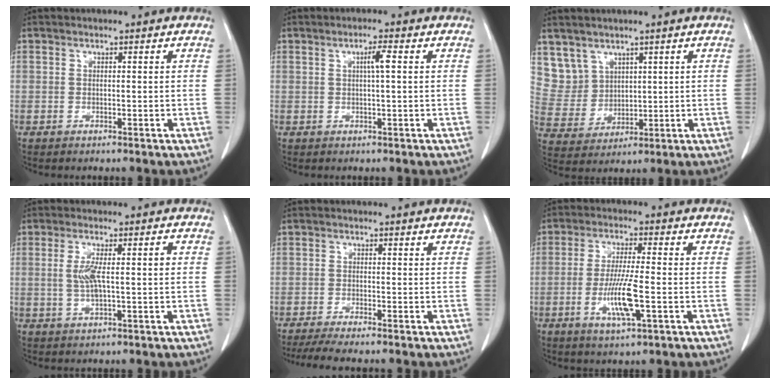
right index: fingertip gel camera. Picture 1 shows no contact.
{"total": 2.4, "force": [0.5, -0.1, 2.3], "torque": [-0.041, 0.002, 0.008]}
{"total": 6.4, "force": [4.0, 5.0, 0.1], "torque": [-0.009, 0.008, 0.100]}
{"total": 4.9, "force": [0.1, 0.8, 4.9], "torque": [-0.101, 0.004, 0.002]}
{"total": 5.5, "force": [-4.6, -0.2, 3.0], "torque": [-0.041, -0.013, -0.074]}
{"total": 8.1, "force": [-2.3, 0.6, 7.8], "torque": [-0.152, -0.011, -0.043]}